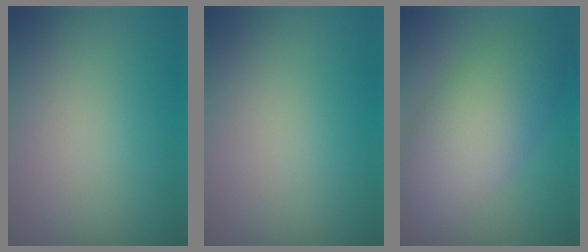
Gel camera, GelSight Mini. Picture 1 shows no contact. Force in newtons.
{"total": 0.0}
{"total": 7.5, "press": 7.5, "slide": 0.1}